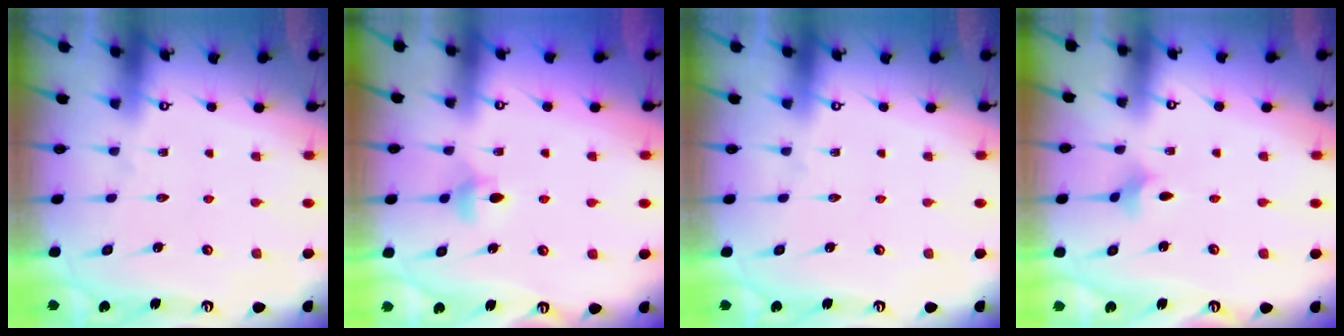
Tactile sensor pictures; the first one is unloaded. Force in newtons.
{"total": 4.3, "press": 4.3, "slide": 0.9}
{"total": 0.0}
{"total": 2.9, "press": 2.9, "slide": 0.5}